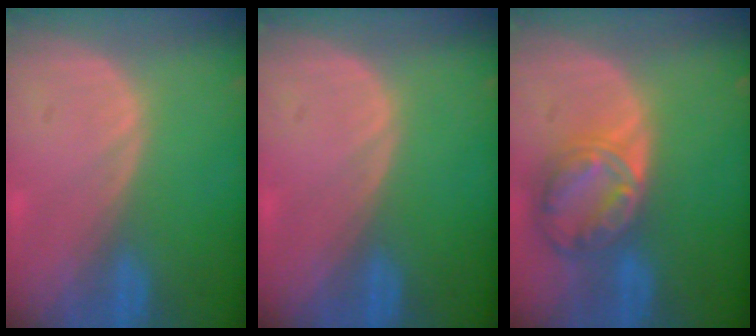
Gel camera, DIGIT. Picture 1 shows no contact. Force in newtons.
{"total": 0.0}
{"total": 8.3, "press": 7.1, "slide": 4.4}